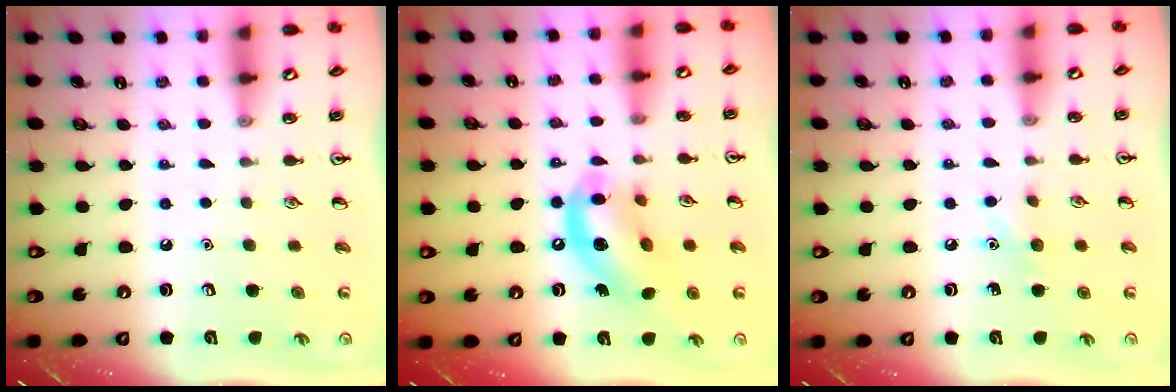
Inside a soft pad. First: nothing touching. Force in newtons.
{"total": 12.2, "press": 11.5, "slide": 4.1}
{"total": 5.6, "press": 5.3, "slide": 1.8}